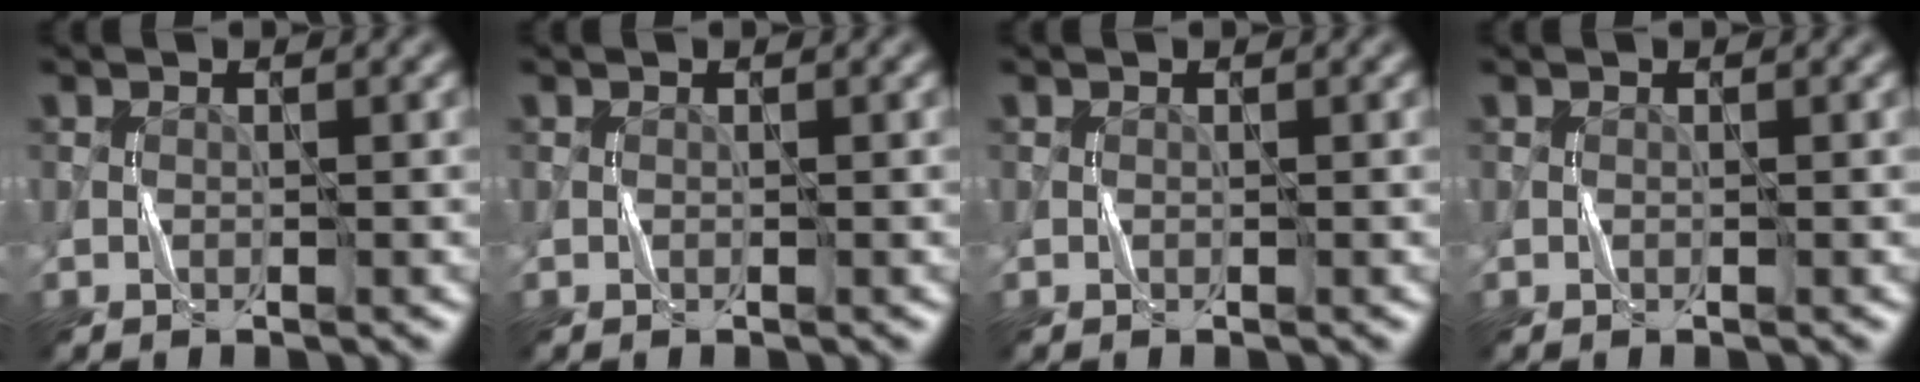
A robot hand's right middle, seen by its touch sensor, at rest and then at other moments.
{"total": 0.0}
{"total": 0.0}
{"total": 0.0}